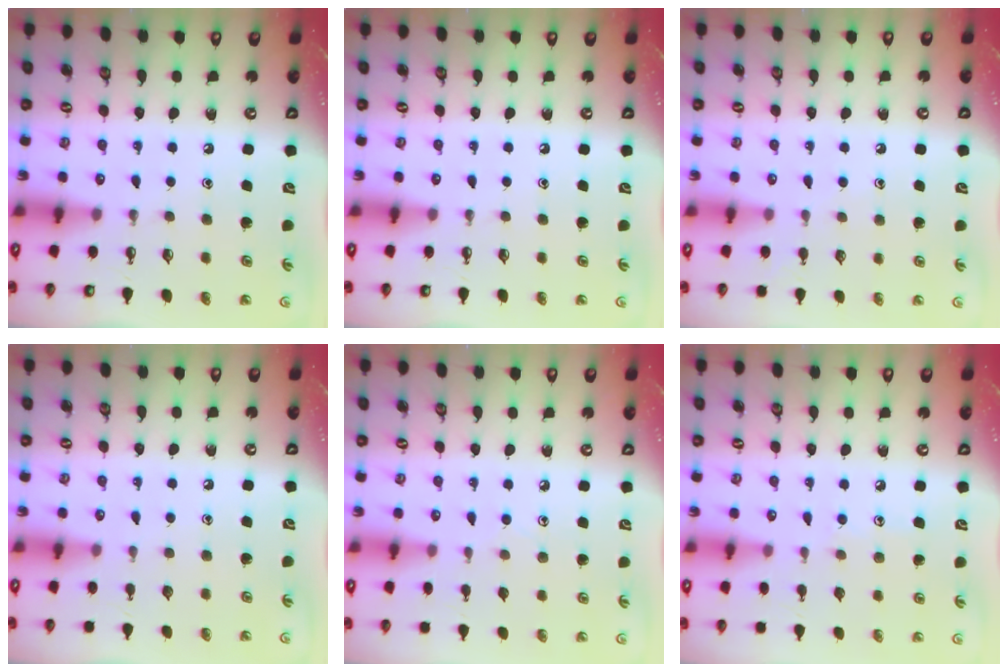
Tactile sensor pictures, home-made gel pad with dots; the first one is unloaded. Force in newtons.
{"total": 0.0}
{"total": 3.6, "press": 3.6, "slide": 0.4}
{"total": 0.0}
{"total": 5.7, "press": 5.7, "slide": 0.7}
{"total": 6.1, "press": 6.0, "slide": 0.5}